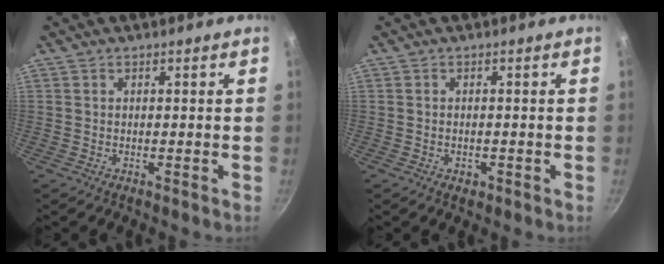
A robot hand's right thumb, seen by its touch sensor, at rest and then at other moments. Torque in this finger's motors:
{"motor_torque": [-0.57, 0.34, -0.20, 0.11, -0.01]}